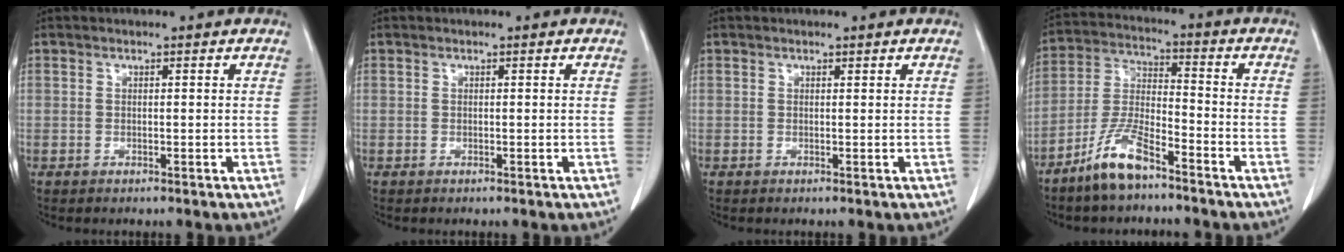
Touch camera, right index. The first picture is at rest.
{"total": 0.0}
{"total": 0.0}
{"total": 9.0, "force": [-6.5, 2.0, 5.9], "torque": [-0.135, -0.012, -0.130]}